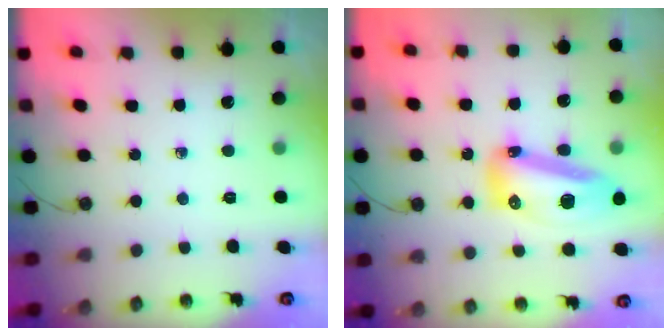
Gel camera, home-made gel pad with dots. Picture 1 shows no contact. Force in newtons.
{"total": 15.4, "press": 15.2, "slide": 2.1}